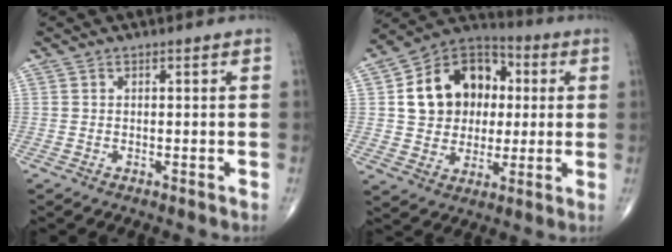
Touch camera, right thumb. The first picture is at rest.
{"total": 17.2, "force": [2.5, 13.6, 10.1], "torque": [-0.123, 0.017, 0.041]}